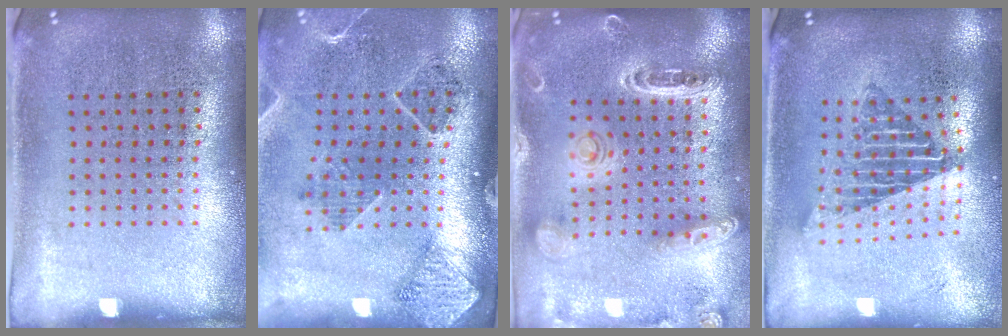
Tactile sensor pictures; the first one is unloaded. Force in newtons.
{"total": 1.5, "press": 1.5, "slide": 0.2}
{"total": 1.7, "press": 1.7, "slide": 0.3}
{"total": 1.7, "press": 1.4, "slide": 1.0}